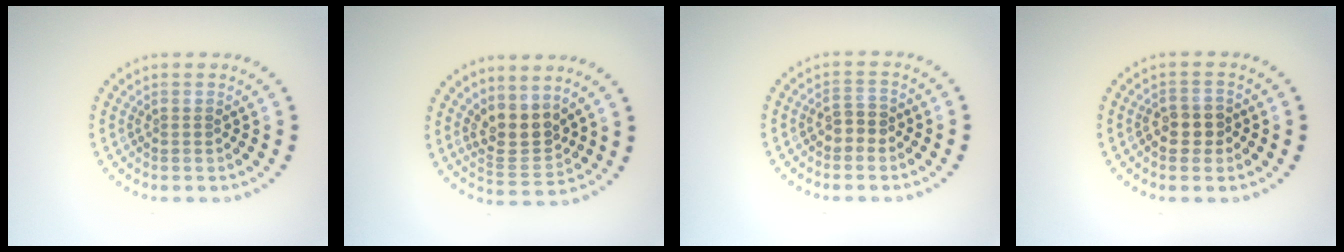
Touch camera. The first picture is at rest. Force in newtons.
{"total": 3.3, "press": 2.9, "slide": 1.6}
{"total": 1.8, "press": 1.6, "slide": 0.7}
{"total": 2.4, "press": 2.4, "slide": 0.5}